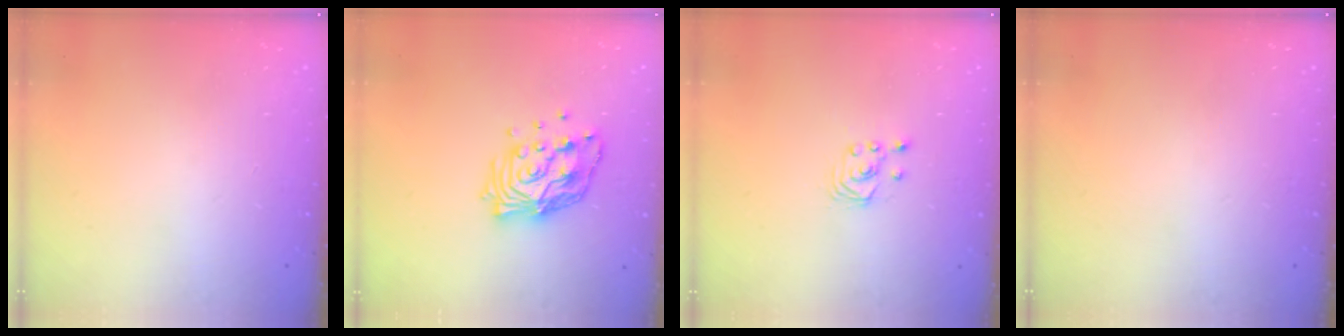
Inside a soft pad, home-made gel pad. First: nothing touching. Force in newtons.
{"total": 14.3, "press": 14.2, "slide": 1.4}
{"total": 2.1, "press": 2.1, "slide": 0.3}
{"total": 0.0}